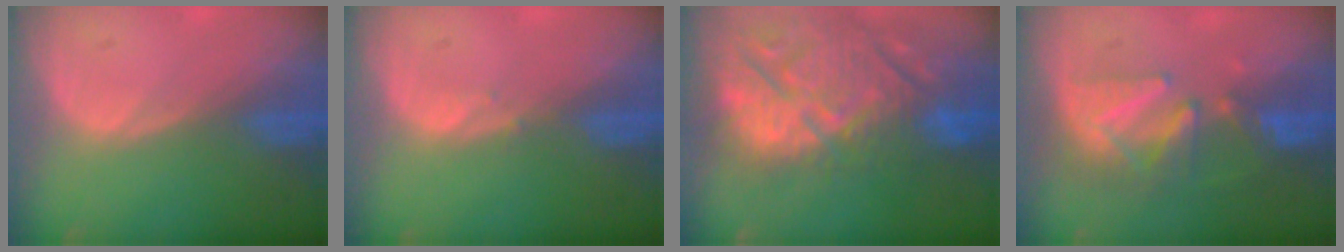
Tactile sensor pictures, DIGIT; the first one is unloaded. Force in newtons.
{"total": 0.6, "press": 0.6, "slide": 0.1}
{"total": 15.3, "press": 13.0, "slide": 8.0}
{"total": 8.2, "press": 7.4, "slide": 3.6}